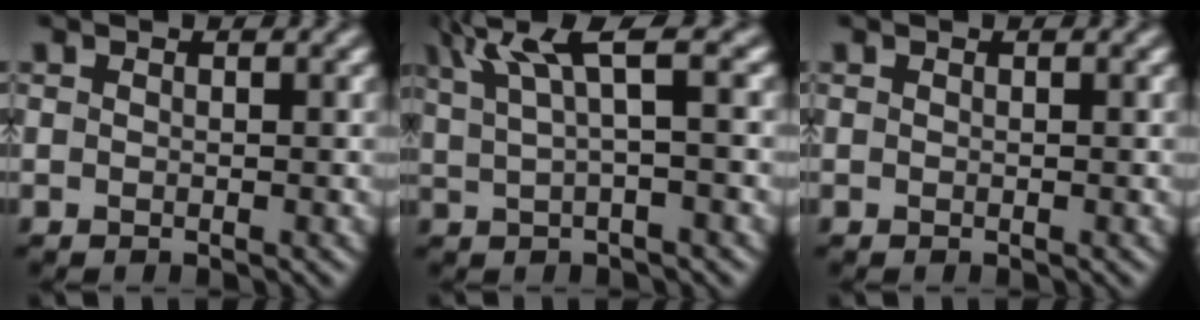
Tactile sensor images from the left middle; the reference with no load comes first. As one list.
[{"total": 4.7, "force": [2.6, 0.8, 3.9], "torque": [-0.071, 0.017, 0.049]}, {"total": 0.0}]